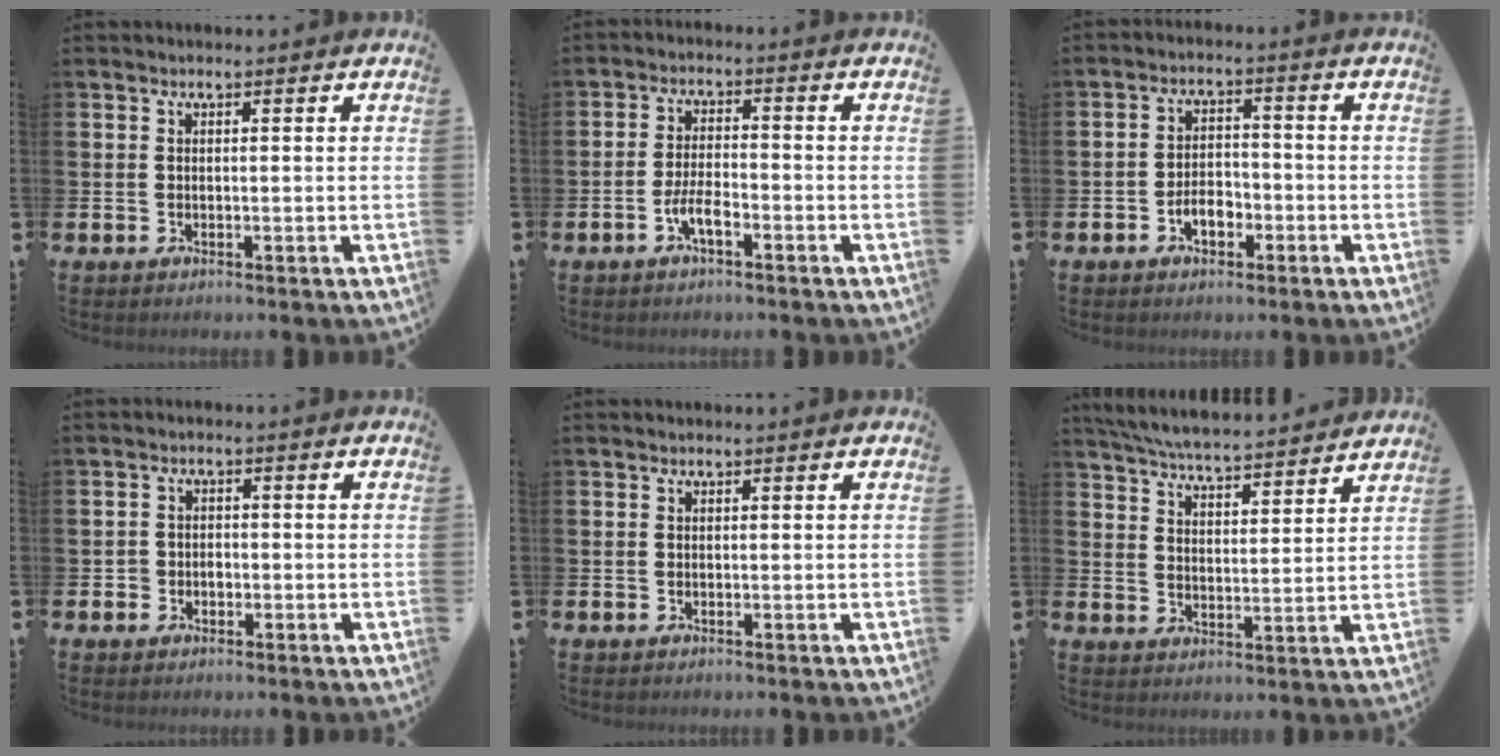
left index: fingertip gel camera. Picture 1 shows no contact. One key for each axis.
{"total": 3.6, "fx": -1.7, "fy": 1.2, "fz": 3.0, "tx": -0.067, "ty": 0.003, "tz": -0.035}
{"total": 3.7, "fx": -1.8, "fy": 2.2, "fz": 2.4, "tx": -0.039, "ty": 0.004, "tz": -0.036}
{"total": 1.8, "fx": -0.6, "fy": 1.7, "fz": 0.3, "tx": 0.002, "ty": -0.002, "tz": -0.019}
{"total": 0.0}
{"total": 6.5, "fx": 6.4, "fy": 0.1, "fz": 1.2, "tx": -0.048, "ty": -0.043, "tz": 0.113}